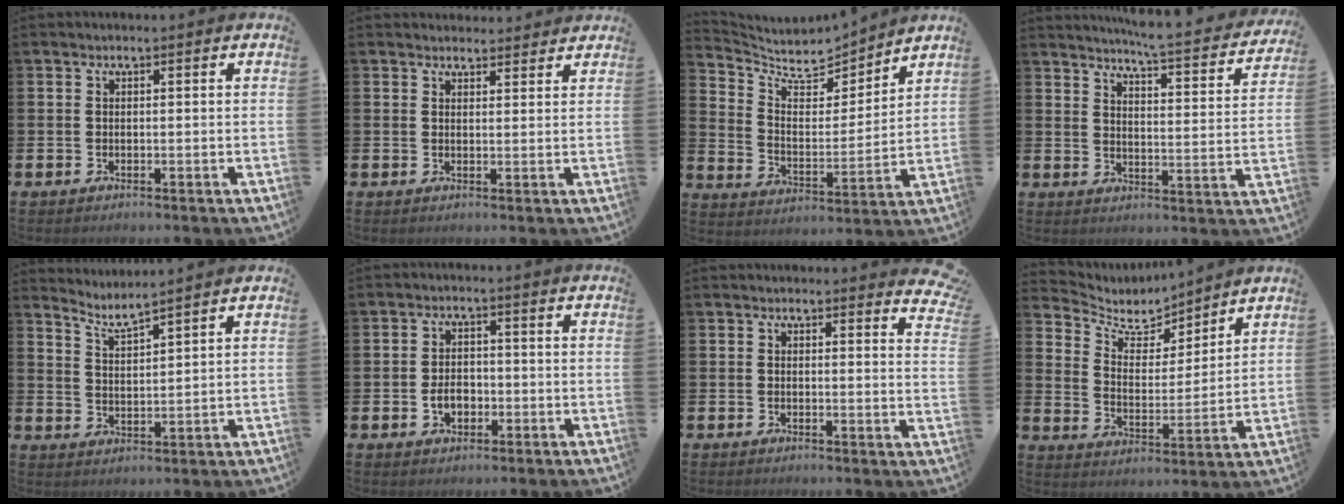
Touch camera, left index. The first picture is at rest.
{"total": 2.5, "force": [2.4, 0.6, -0.3], "torque": [0.009, -0.014, 0.042]}
{"total": 7.0, "force": [6.5, 2.1, 1.7], "torque": [-0.066, -0.057, 0.108]}
{"total": 5.4, "force": [5.1, -0.4, 1.4], "torque": [-0.039, -0.048, 0.082]}
{"total": 4.1, "force": [4.0, 0.0, 1.2], "torque": [-0.041, -0.017, 0.070]}
{"total": 3.1, "force": [-1.0, 2.2, 2.0], "torque": [-0.030, 0.000, -0.023]}
{"total": 2.4, "force": [2.3, 0.3, 0.2], "torque": [0.009, -0.018, 0.038]}
{"total": 6.1, "force": [5.6, 2.3, 0.7], "torque": [-0.048, -0.047, 0.095]}